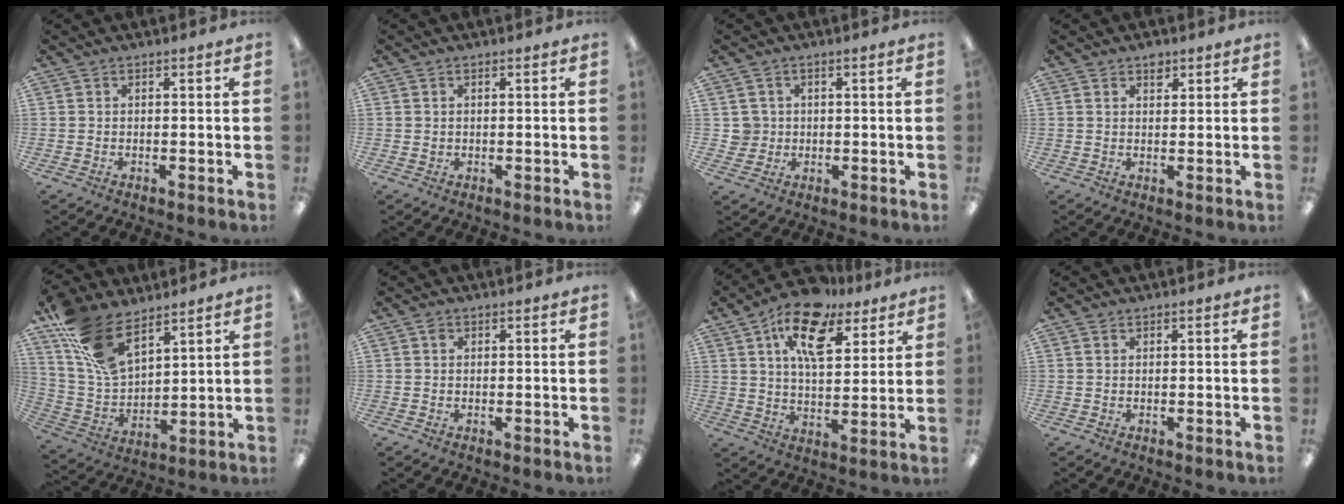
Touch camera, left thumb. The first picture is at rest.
{"total": 0.8, "force": [0.3, 0.7, 0.1], "torque": [-0.003, 0.005, 0.004]}
{"total": 3.6, "force": [0.8, 3.5, 0.1], "torque": [-0.005, 0.005, 0.013]}
{"total": 2.5, "force": [1.7, 1.5, 1.1], "torque": [-0.006, -0.004, 0.027]}
{"total": 15.8, "force": [10.4, 7.7, 9.0], "torque": [-0.200, -0.037, 0.198]}
{"total": 0.9, "force": [0.3, 0.6, 0.5], "torque": [-0.011, 0.004, 0.005]}
{"total": 15.0, "force": [8.9, 7.3, 9.7], "torque": [-0.158, -0.028, 0.153]}
{"total": 0.5, "force": [0.3, 0.3, 0.3], "torque": [-0.007, 0.004, 0.004]}